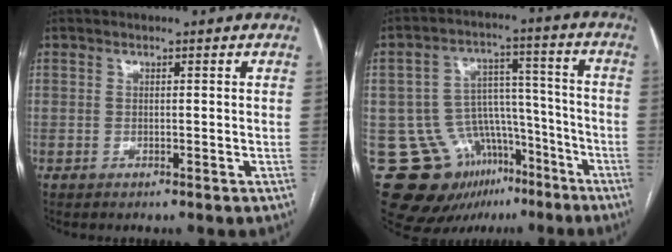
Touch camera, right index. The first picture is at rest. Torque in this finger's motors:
{"motor_torque": [-0.13, -0.09, -0.68, -0.21]}